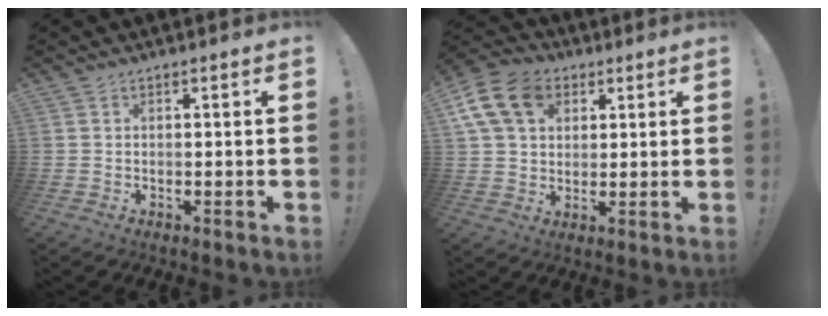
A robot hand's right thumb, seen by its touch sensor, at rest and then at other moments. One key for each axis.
{"total": 15.2, "fx": 6.0, "fy": 11.3, "fz": 8.2, "tx": -0.137, "ty": -0.017, "tz": 0.119}